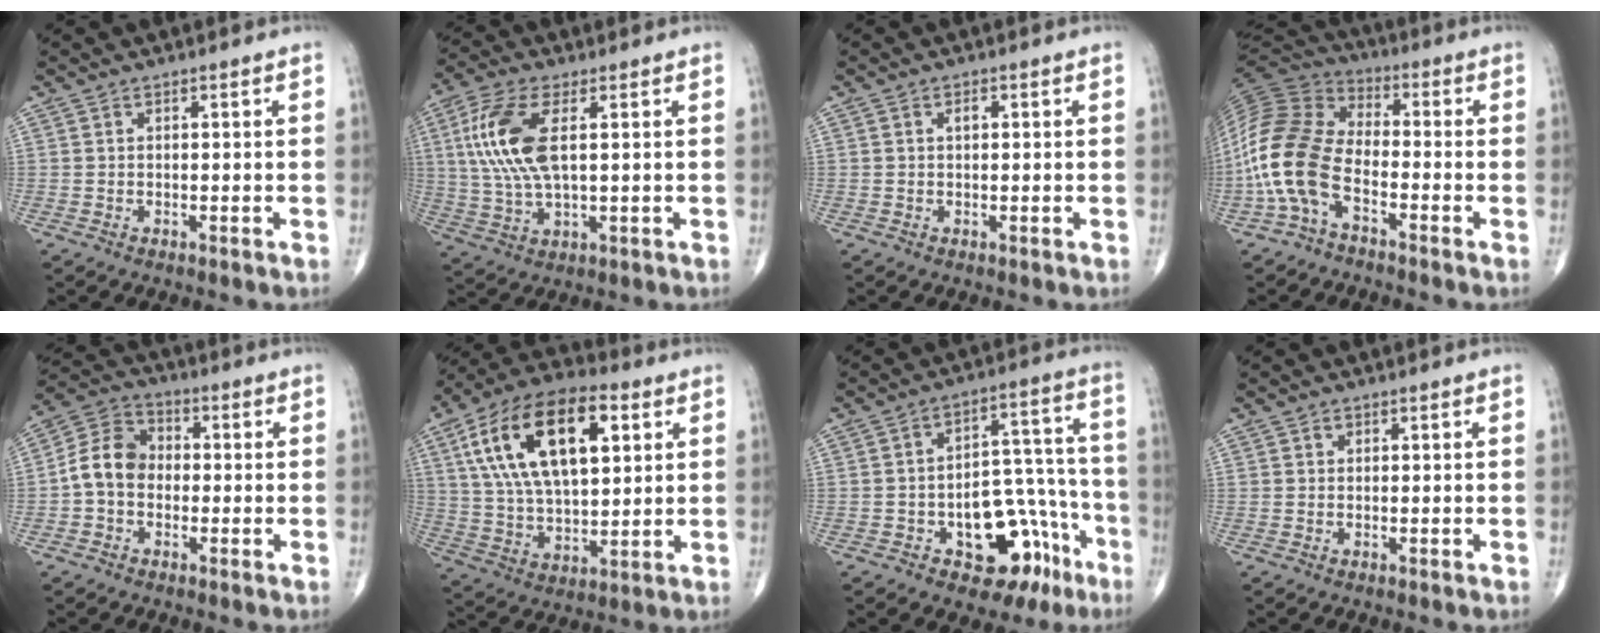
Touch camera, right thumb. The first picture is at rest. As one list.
[{"total": 12.8, "force": [2.7, 5.4, 11.3], "torque": [-0.260, 0.001, 0.055]}, {"total": 1.3, "force": [0.3, 0.8, 1.0], "torque": [-0.016, 0.002, 0.003]}, {"total": 14.6, "force": [-4.7, 8.2, 11.1], "torque": [-0.244, 0.050, -0.103]}, {"total": 8.8, "force": [-1.0, 6.9, 5.3], "torque": [-0.085, 0.033, -0.034]}, {"total": 22.8, "force": [7.5, 11.3, 18.3], "torque": [-0.316, -0.003, 0.128]}, {"total": 16.8, "force": [-7.8, 9.5, 11.4], "torque": [-0.093, 0.073, -0.100]}, {"total": 0.7, "force": [0.3, 0.6, 0.2], "torque": [0.004, 0.000, 0.005]}]